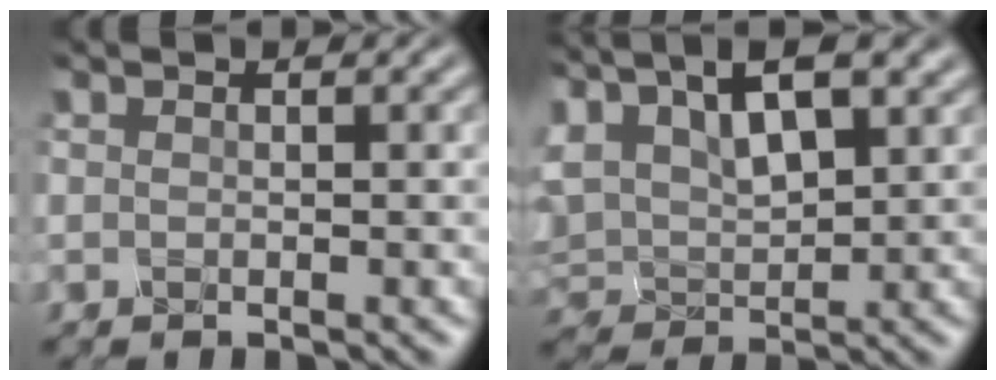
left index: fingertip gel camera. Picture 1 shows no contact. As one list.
[{"total": 8.6, "force": [4.2, 4.3, 6.2], "torque": [-0.154, 0.028, 0.068]}]